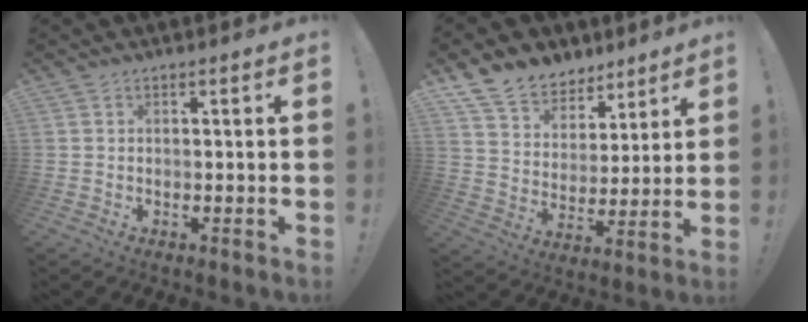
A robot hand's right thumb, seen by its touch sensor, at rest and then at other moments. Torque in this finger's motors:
{"motor_torque": [-0.05, 0.38, 0.26, 0.21, 0.02]}